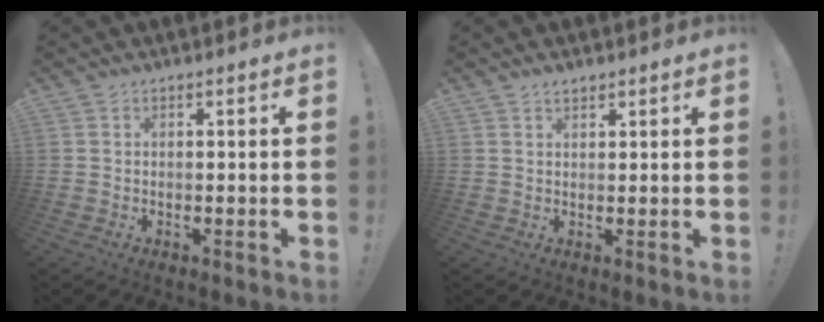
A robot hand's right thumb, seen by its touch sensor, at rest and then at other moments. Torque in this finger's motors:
{"motor_torque": [-0.05, -0.03, 0.13, -0.09, -0.01]}